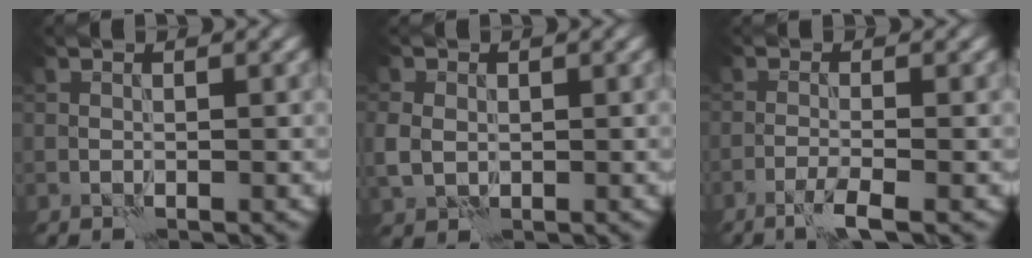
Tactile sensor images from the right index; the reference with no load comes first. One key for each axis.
{"total": 2.5, "fx": -0.3, "fy": 2.0, "fz": 1.4, "tx": -0.036, "ty": -0.001, "tz": -0.008}
{"total": 2.5, "fx": -1.5, "fy": 0.2, "fz": 2.0, "tx": -0.036, "ty": 0.002, "tz": -0.039}